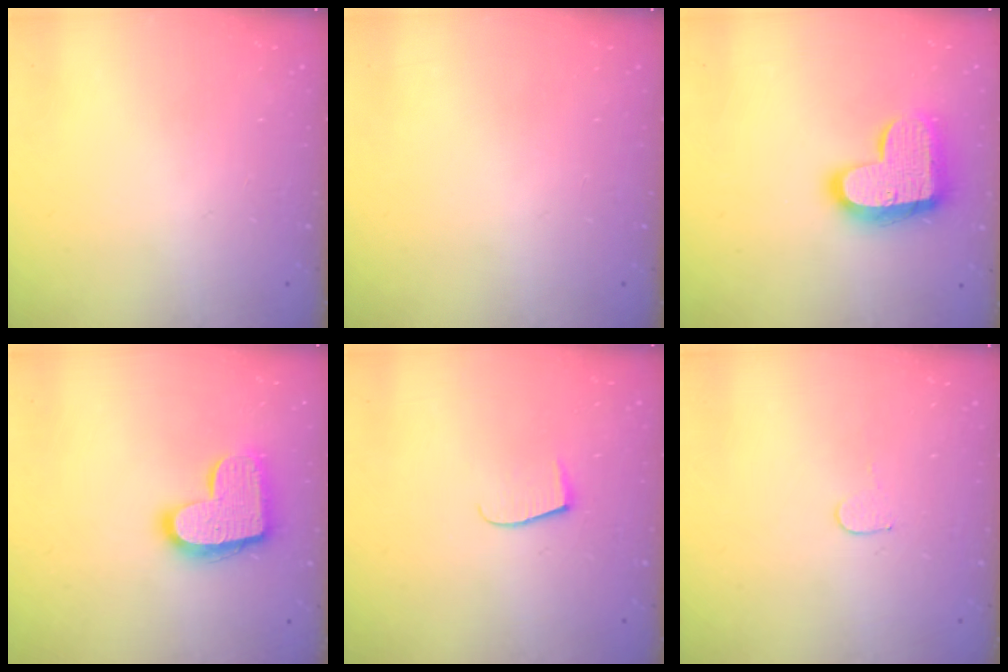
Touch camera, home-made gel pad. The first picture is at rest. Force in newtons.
{"total": 0.0}
{"total": 16.9, "press": 16.8, "slide": 1.1}
{"total": 15.3, "press": 15.3, "slide": 1.1}
{"total": 5.9, "press": 5.9, "slide": 0.4}
{"total": 3.4, "press": 3.4, "slide": 0.2}